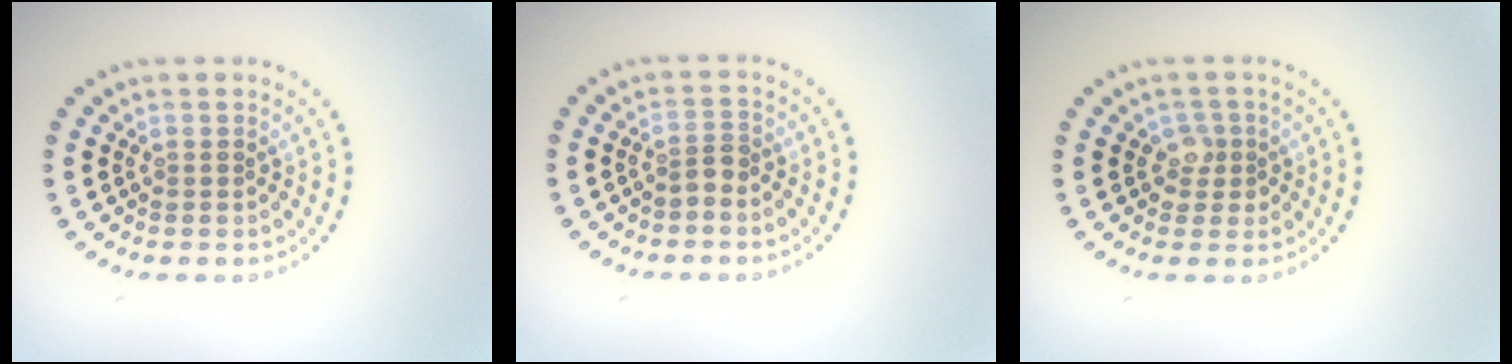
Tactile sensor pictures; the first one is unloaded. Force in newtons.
{"total": 1.2, "press": 0.8, "slide": 0.8}
{"total": 1.7, "press": 1.4, "slide": 0.9}